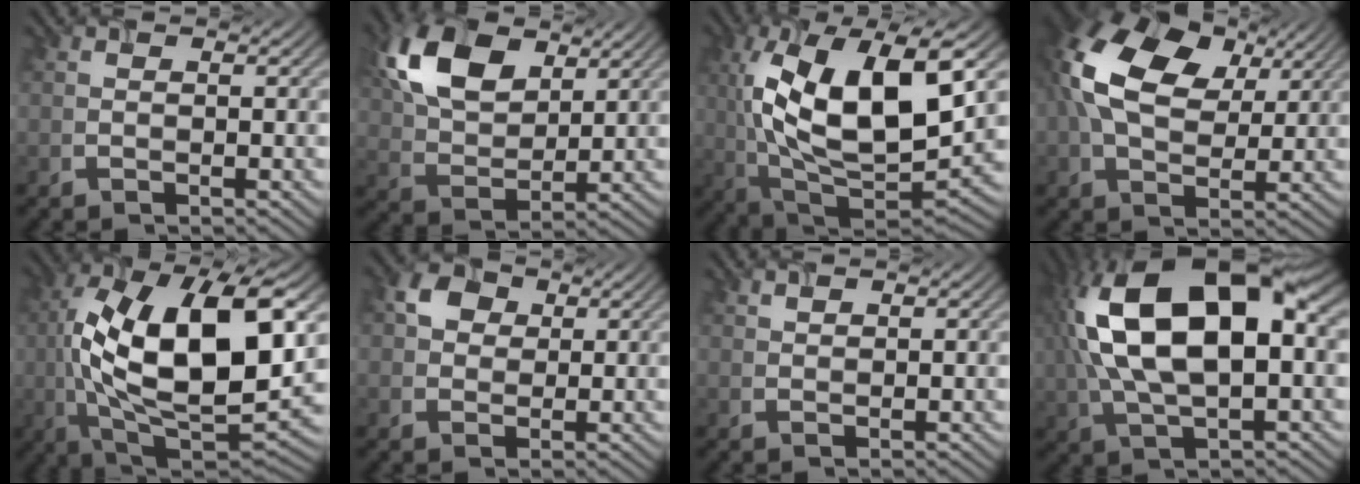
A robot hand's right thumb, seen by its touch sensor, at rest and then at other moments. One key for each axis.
{"total": 11.4, "fx": 5.1, "fy": 6.8, "fz": 7.6, "tx": -0.191, "ty": 0.023, "tz": 0.107}
{"total": 16.4, "fx": 2.8, "fy": 7.8, "fz": 14.2, "tx": -0.278, "ty": -0.004, "tz": 0.055}
{"total": 15.7, "fx": 4.8, "fy": 9.9, "fz": 11.2, "tx": -0.233, "ty": 0.021, "tz": 0.089}
{"total": 18.6, "fx": 2.0, "fy": 8.8, "fz": 16.2, "tx": -0.306, "ty": 0.011, "tz": 0.030}
{"total": 3.5, "fx": 1.0, "fy": 3.1, "fz": 1.5, "tx": -0.028, "ty": 0.010, "tz": 0.017}
{"total": 0.8, "fx": 0.8, "fy": 0.1, "fz": 0.2, "tx": -0.010, "ty": 0.006, "tz": 0.023}
{"total": 17.3, "fx": 2.7, "fy": 9.3, "fz": 14.3, "tx": -0.296, "ty": 0.003, "tz": 0.058}